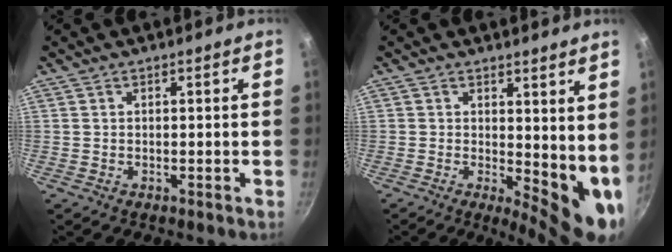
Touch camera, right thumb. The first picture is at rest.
{"total": 9.4, "force": [1.4, 4.1, 8.3], "torque": [-0.085, -0.024, 0.024]}